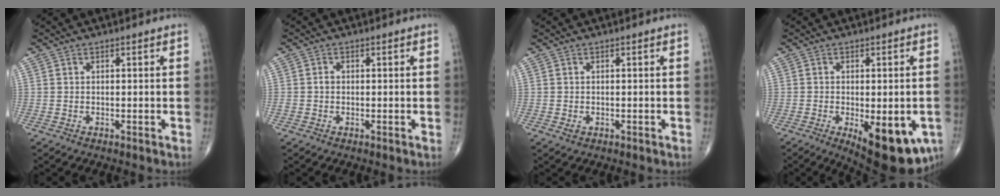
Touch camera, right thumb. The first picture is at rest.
{"total": 1.2, "force": [-0.1, 1.0, 0.7], "torque": [-0.008, 0.003, -0.003]}
{"total": 1.0, "force": [-0.3, 0.8, 0.6], "torque": [-0.009, 0.000, -0.002]}
{"total": 15.1, "force": [-5.4, 6.2, 12.7], "torque": [-0.135, -0.008, -0.059]}